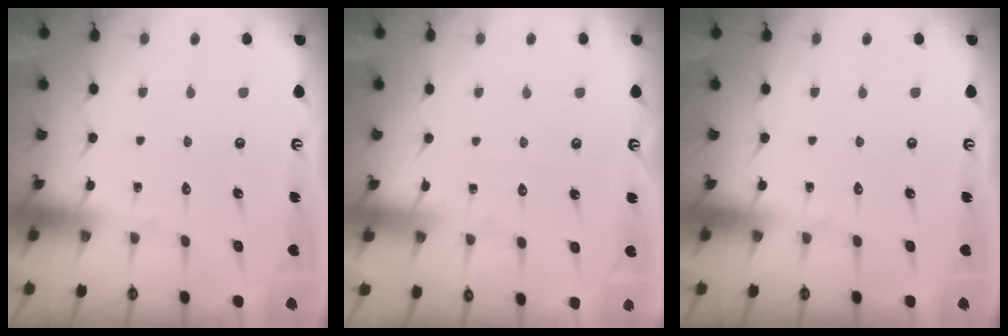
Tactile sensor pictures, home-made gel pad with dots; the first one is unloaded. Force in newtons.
{"total": 2.8, "press": 2.8, "slide": 0.3}
{"total": 0.0}